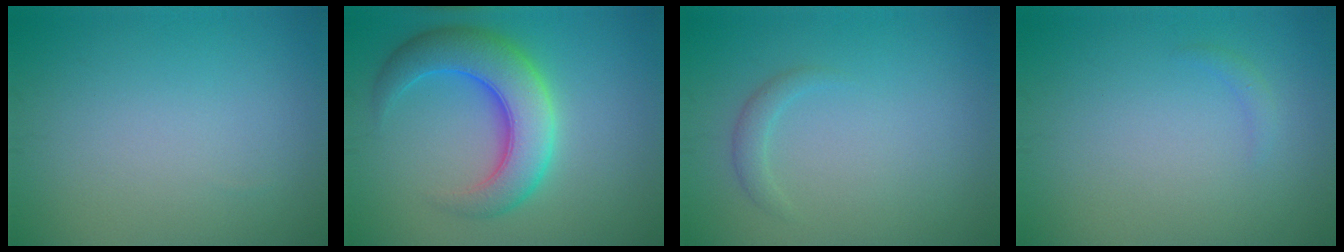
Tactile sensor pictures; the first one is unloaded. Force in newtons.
{"total": 7.6, "press": 7.6, "slide": 0.3}
{"total": 1.2, "press": 1.2, "slide": 0.0}
{"total": 0.7, "press": 0.7, "slide": 0.1}